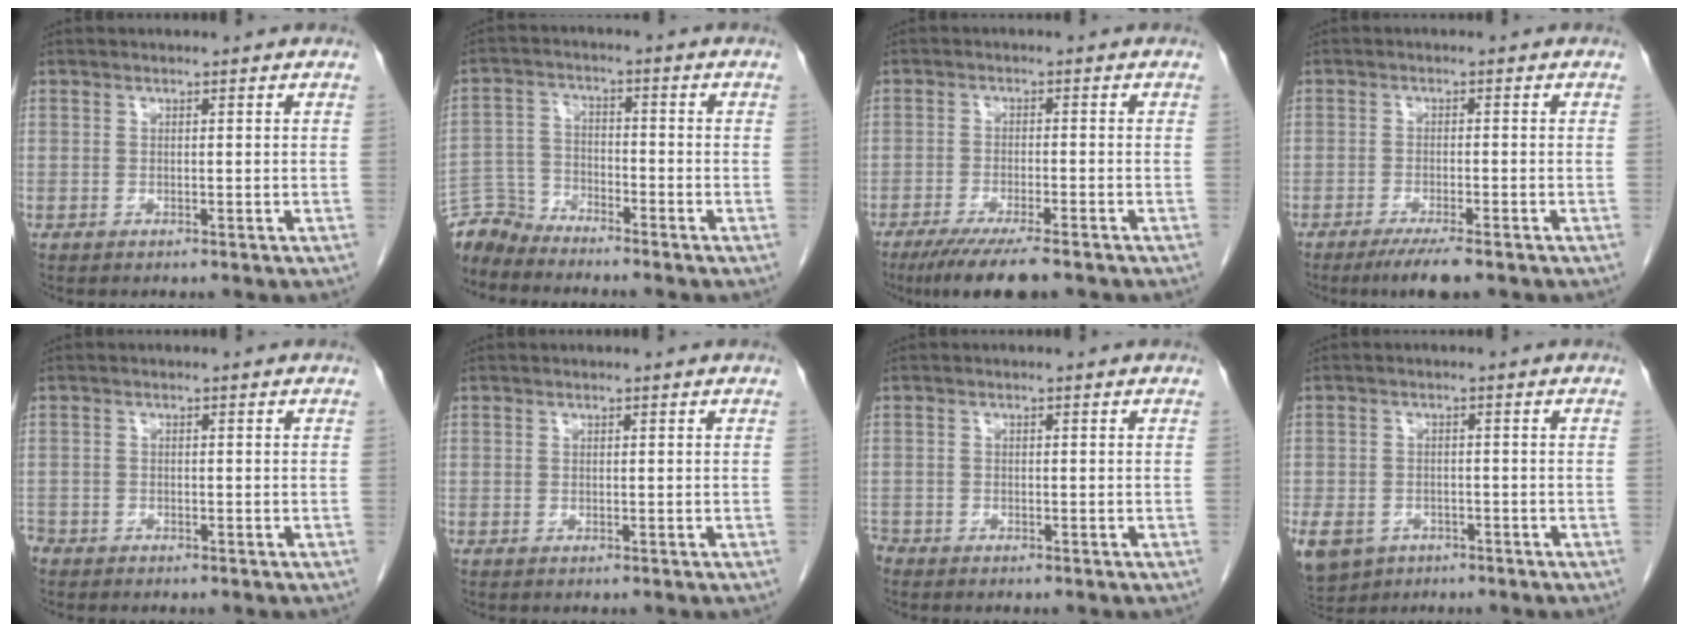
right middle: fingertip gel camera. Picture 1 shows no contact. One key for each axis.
{"total": 5.7, "fx": -5.6, "fy": 0.6, "fz": -0.9, "tx": 0.010, "ty": 0.002, "tz": -0.112}
{"total": 8.8, "fx": -6.6, "fy": 0.9, "fz": 5.7, "tx": -0.087, "ty": -0.019, "tz": -0.104}
{"total": 5.0, "fx": -3.6, "fy": 0.4, "fz": 3.4, "tx": -0.055, "ty": -0.011, "tz": -0.058}
{"total": 2.5, "fx": -2.1, "fy": 1.4, "fz": 0.3, "tx": -0.013, "ty": 0.000, "tz": -0.041}
{"total": 0.0}
{"total": 1.6, "fx": -1.4, "fy": 0.6, "fz": 0.1, "tx": -0.007, "ty": -0.002, "tz": -0.026}
{"total": 15.8, "fx": -7.9, "fy": 12.2, "fz": 6.3, "tx": -0.206, "ty": -0.016, "tz": -0.111}